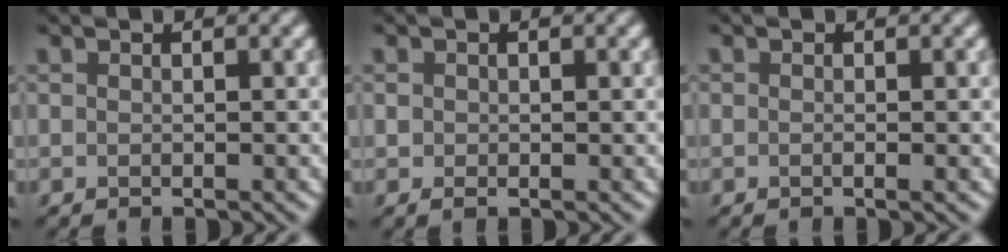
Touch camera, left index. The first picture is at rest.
{"total": 0.8, "force": [-0.1, 0.6, 0.4], "torque": [-0.009, -0.001, -0.002]}
{"total": 0.5, "force": [-0.2, 0.2, 0.5], "torque": [-0.007, -0.002, -0.007]}